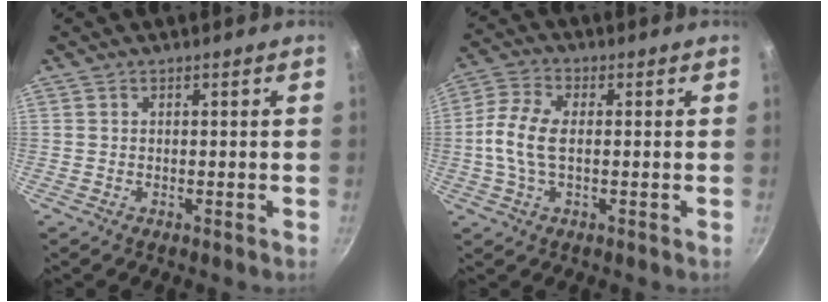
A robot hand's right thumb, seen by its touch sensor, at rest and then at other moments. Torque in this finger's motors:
{"motor_torque": [0.18, 0.32, 0.47, -0.49, 0.08]}